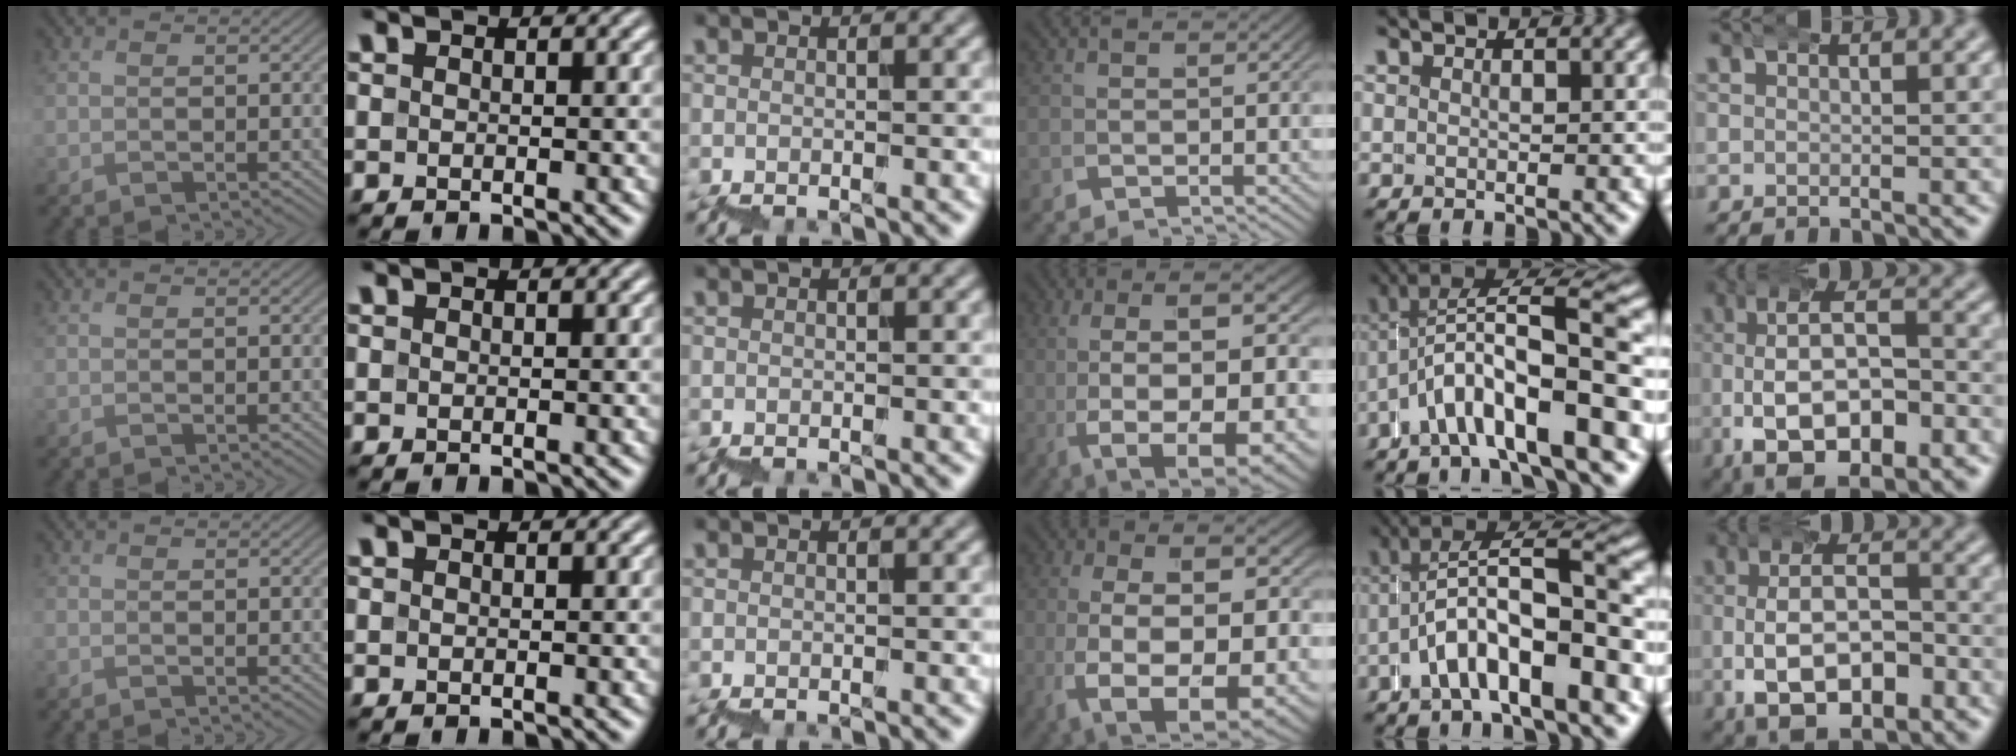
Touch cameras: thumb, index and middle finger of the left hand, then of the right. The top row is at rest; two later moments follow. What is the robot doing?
{"motion": "wrap", "object": "bubble wrap"}